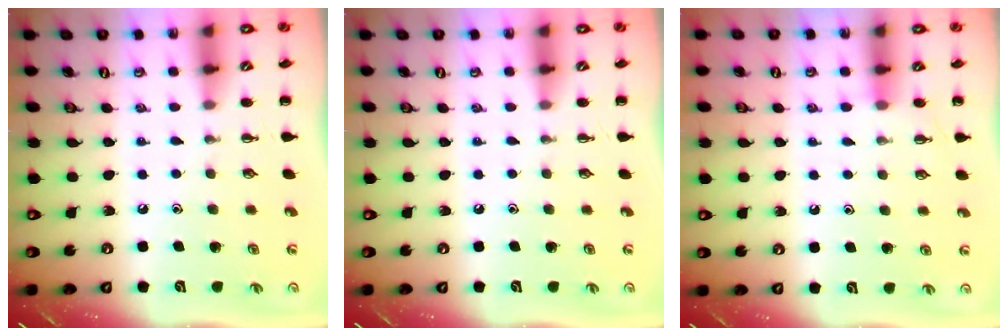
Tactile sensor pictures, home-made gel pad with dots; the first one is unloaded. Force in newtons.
{"total": 0.0}
{"total": 6.9, "press": 6.7, "slide": 1.6}